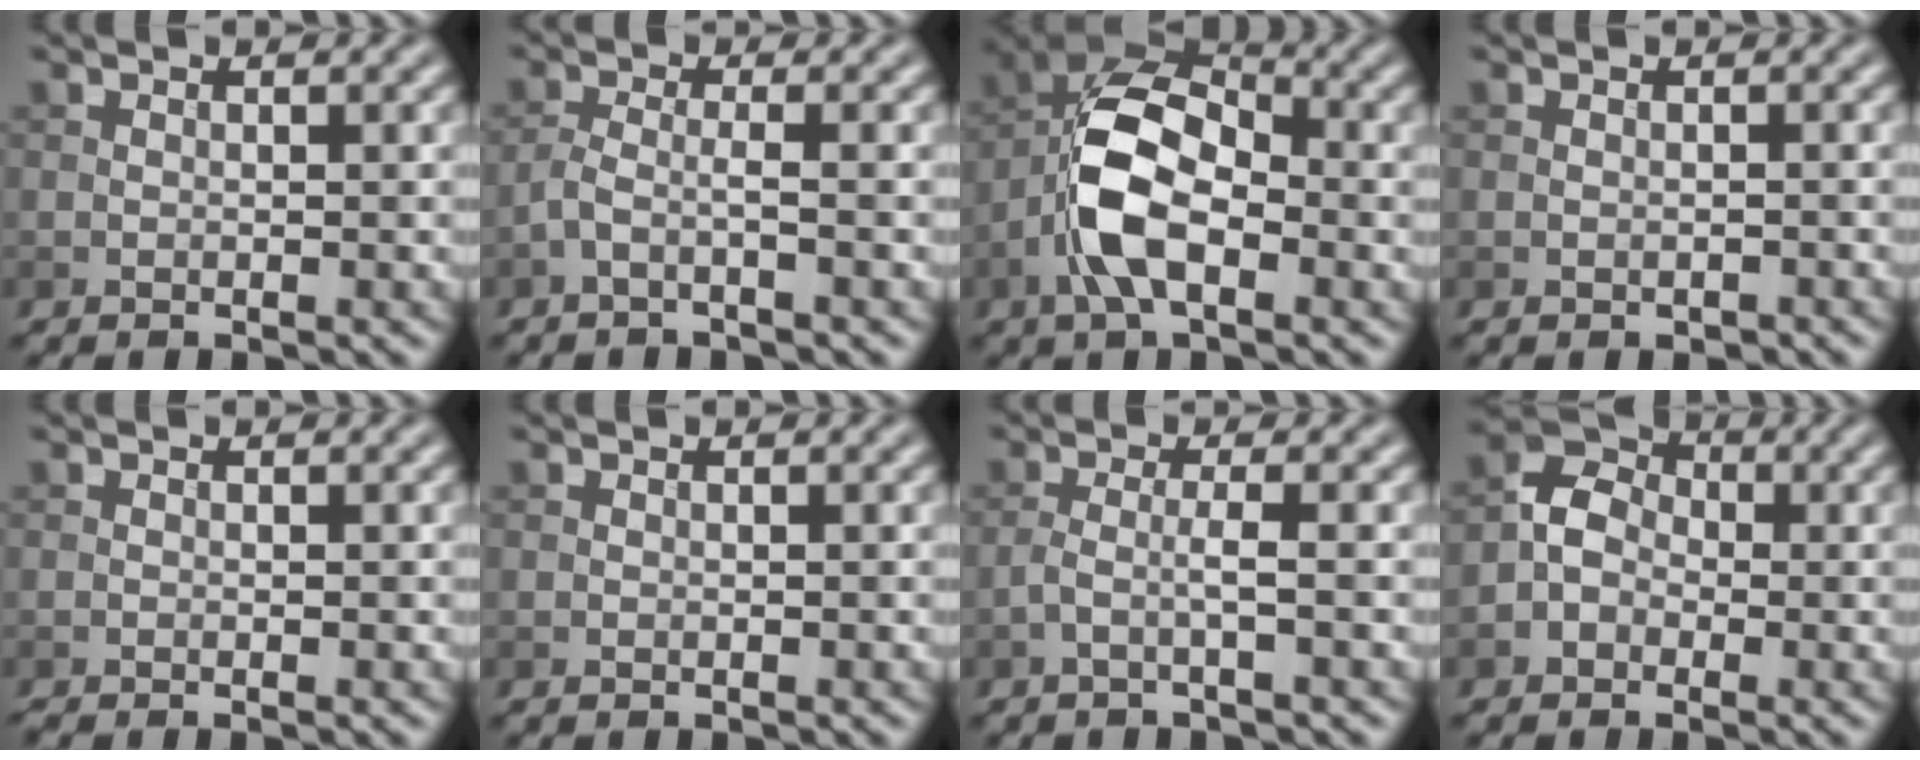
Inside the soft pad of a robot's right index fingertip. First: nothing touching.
{"total": 1.8, "force": [-1.0, 0.3, 1.5], "torque": [-0.028, 0.004, -0.029]}
{"total": 8.6, "force": [-2.3, 4.3, 7.1], "torque": [-0.141, 0.015, -0.050]}
{"total": 0.6, "force": [-0.4, 0.3, 0.3], "torque": [-0.004, -0.002, -0.005]}
{"total": 0.8, "force": [-0.4, 0.2, 0.6], "torque": [-0.009, -0.008, -0.009]}
{"total": 0.0}
{"total": 1.9, "force": [-0.6, 0.2, 1.7], "torque": [-0.031, 0.006, -0.019]}
{"total": 3.4, "force": [-0.9, 2.8, 1.8], "torque": [-0.020, 0.010, -0.027]}